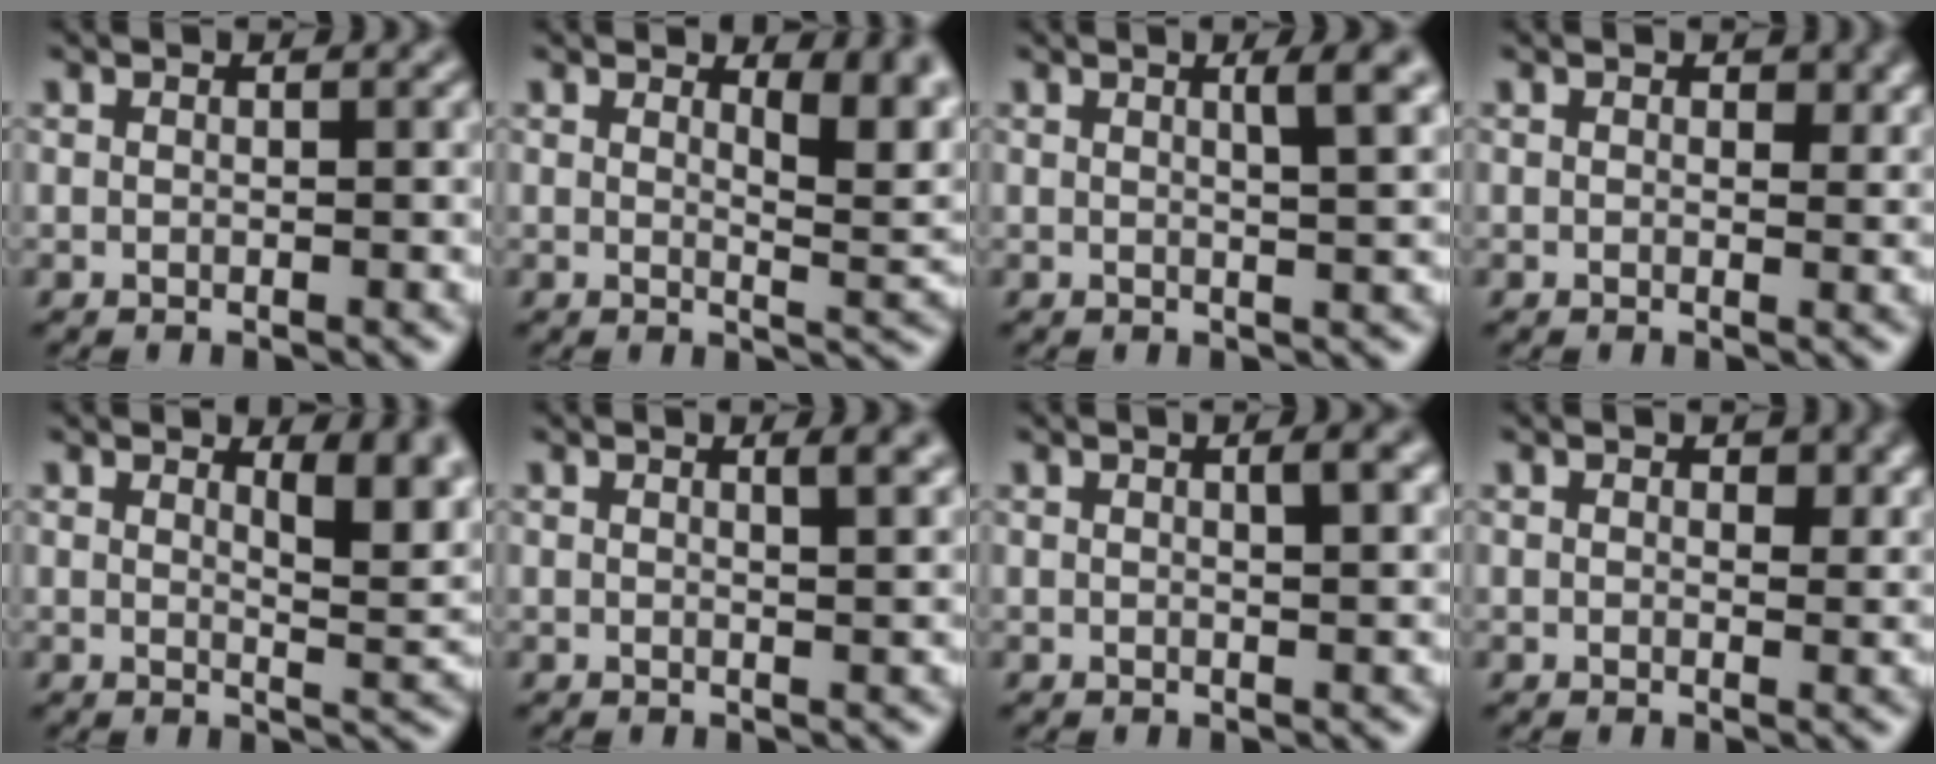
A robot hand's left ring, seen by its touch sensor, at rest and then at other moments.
{"total": 4.6, "force": [2.3, 1.6, 3.6], "torque": [-0.038, -0.006, 0.033]}
{"total": 3.1, "force": [1.2, 0.7, 2.7], "torque": [-0.025, 0.006, 0.014]}
{"total": 1.3, "force": [0.5, 0.8, 0.9], "torque": [-0.006, -0.003, 0.005]}
{"total": 4.9, "force": [2.4, 1.7, 3.9], "torque": [-0.039, -0.004, 0.035]}
{"total": 2.4, "force": [1.1, 0.8, 1.9], "torque": [-0.012, 0.004, 0.012]}
{"total": 2.0, "force": [0.7, 0.5, 1.8], "torque": [-0.021, 0.003, 0.009]}
{"total": 1.5, "force": [0.6, 0.9, 1.0], "torque": [-0.008, -0.005, 0.007]}